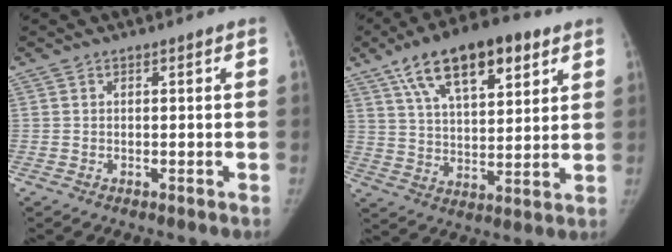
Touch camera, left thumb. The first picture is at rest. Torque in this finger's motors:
{"motor_torque": [0.28, 0.29, 1.68, -1.08, 0.44]}